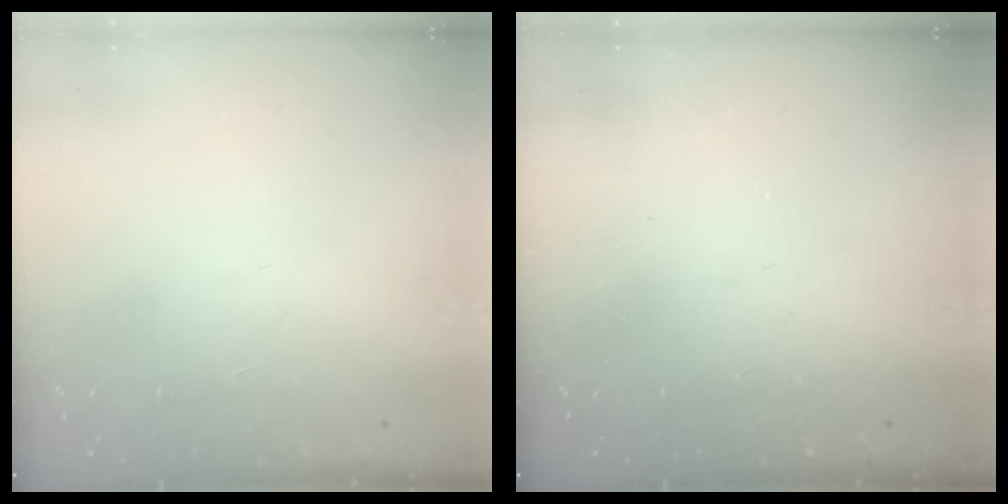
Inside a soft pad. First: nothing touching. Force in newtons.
{"total": 0.0}